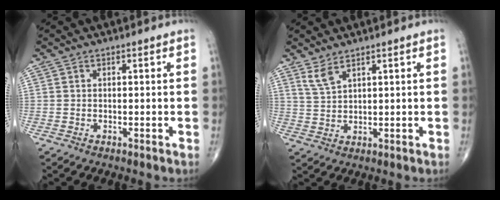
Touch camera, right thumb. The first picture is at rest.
{"total": 3.3, "force": [2.5, 0.8, 2.0], "torque": [-0.045, -0.014, 0.058]}